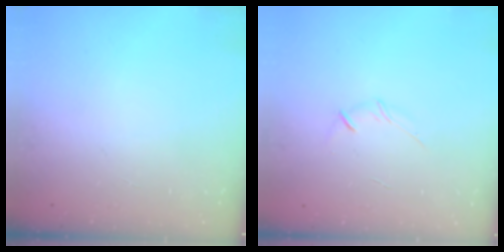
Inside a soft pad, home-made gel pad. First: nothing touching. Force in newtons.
{"total": 3.5, "press": 3.3, "slide": 1.0}